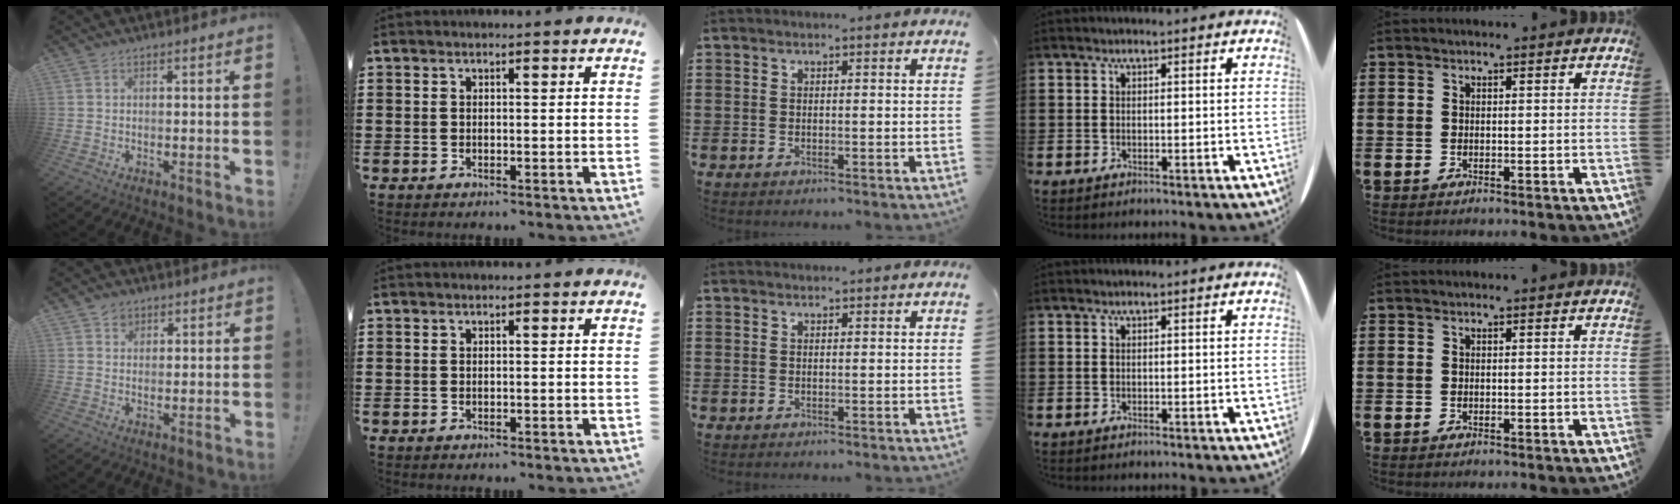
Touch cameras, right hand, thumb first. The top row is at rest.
{"thumb": {"total": 2.7, "force": [1.8, 1.9, 0.4], "torque": [0.010, -0.012, 0.029]}, "middle": {"total": 0.5, "force": [0.5, 0.2, -0.1], "torque": [0.009, -0.001, 0.007]}}